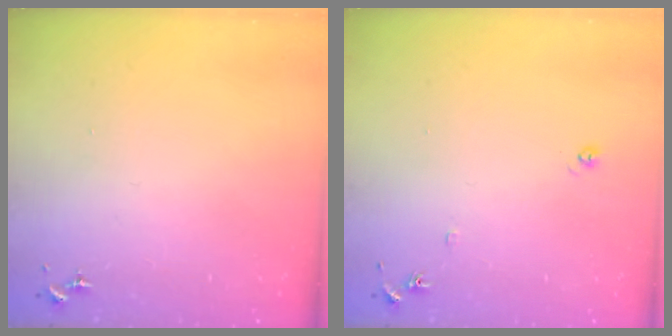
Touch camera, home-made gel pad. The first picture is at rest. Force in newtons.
{"total": 5.8, "press": 5.8, "slide": 0.6}